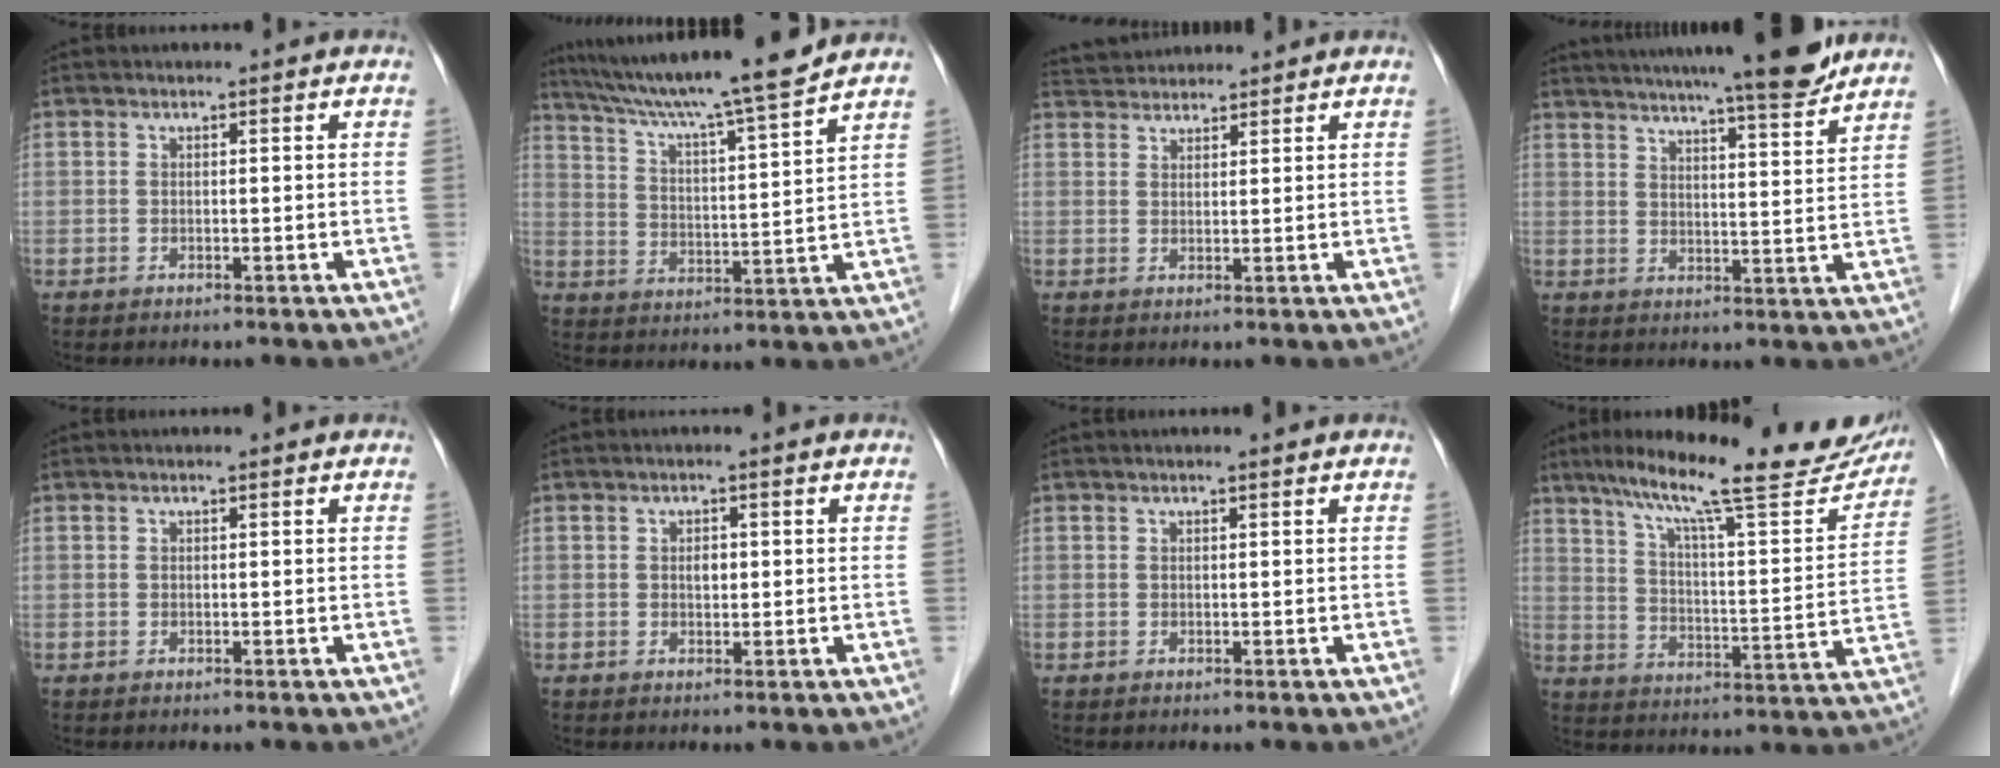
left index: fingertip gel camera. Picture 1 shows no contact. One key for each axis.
{"total": 16.3, "fx": 14.3, "fy": -1.4, "fz": 7.7, "tx": -0.135, "ty": -0.004, "tz": 0.223}
{"total": 4.8, "fx": 4.7, "fy": 0.8, "fz": 0.6, "tx": -0.015, "ty": 0.036, "tz": 0.086}
{"total": 15.8, "fx": 13.9, "fy": 0.1, "fz": 7.6, "tx": -0.119, "ty": -0.003, "tz": 0.189}
{"total": 0.0}
{"total": 1.4, "fx": 0.2, "fy": 0.8, "fz": 1.1, "tx": -0.017, "ty": 0.001, "tz": 0.004}
{"total": 0.9, "fx": 0.7, "fy": -0.1, "fz": 0.5, "tx": -0.009, "ty": 0.005, "tz": 0.015}
{"total": 24.0, "fx": 20.3, "fy": 2.9, "fz": 12.5, "tx": -0.196, "ty": -0.016, "tz": 0.278}